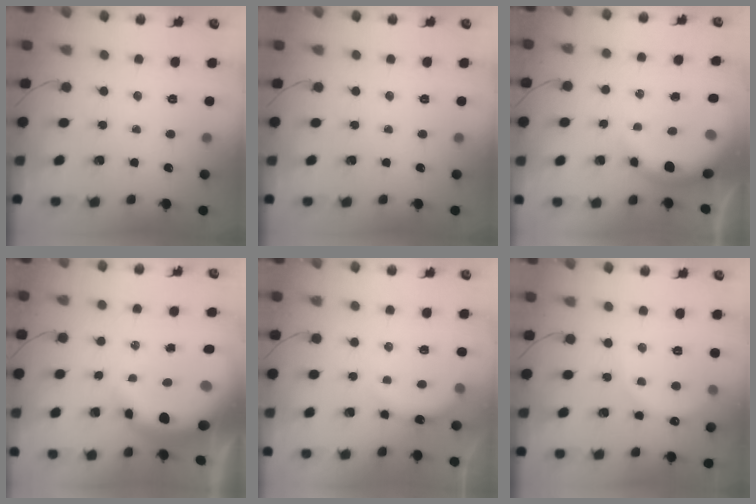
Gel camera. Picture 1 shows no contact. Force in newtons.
{"total": 0.0}
{"total": 7.2, "press": 7.0, "slide": 1.7}
{"total": 13.3, "press": 12.9, "slide": 2.9}
{"total": 5.0, "press": 4.9, "slide": 0.9}
{"total": 7.3, "press": 7.1, "slide": 1.7}